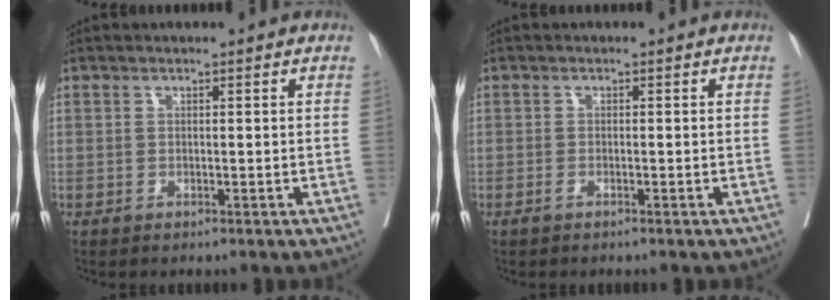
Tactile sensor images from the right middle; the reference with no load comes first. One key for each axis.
{"total": 0.7, "fx": -0.5, "fy": 0.1, "fz": 0.5, "tx": -0.013, "ty": -0.002, "tz": -0.009}